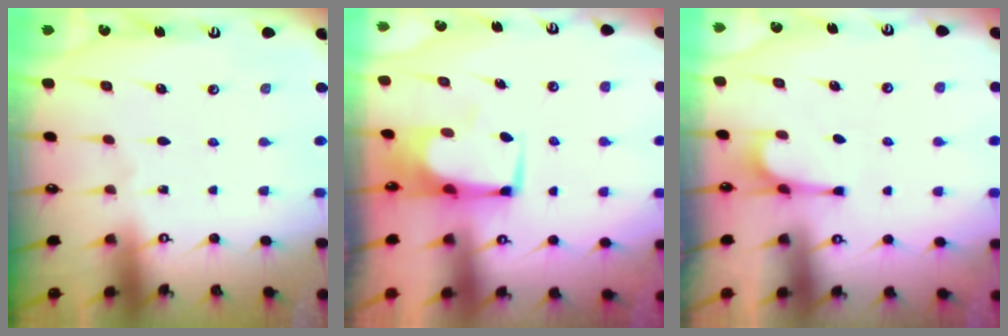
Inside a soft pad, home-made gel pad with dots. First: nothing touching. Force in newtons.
{"total": 1.3, "press": 1.2, "slide": 0.2}
{"total": 2.0, "press": 1.9, "slide": 0.6}